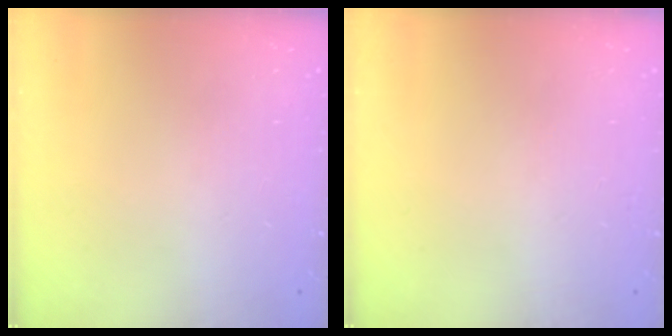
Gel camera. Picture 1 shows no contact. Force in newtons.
{"total": 0.0}